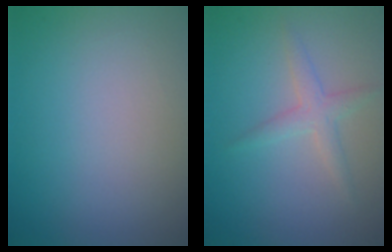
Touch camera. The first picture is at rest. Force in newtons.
{"total": 1.9, "press": 1.9, "slide": 0.0}